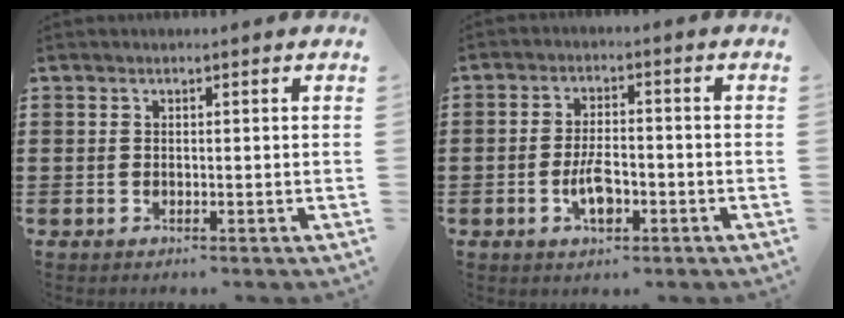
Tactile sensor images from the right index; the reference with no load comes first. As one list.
[{"total": 5.2, "force": [-1.8, 2.2, 4.3], "torque": [-0.086, 0.003, -0.034]}]